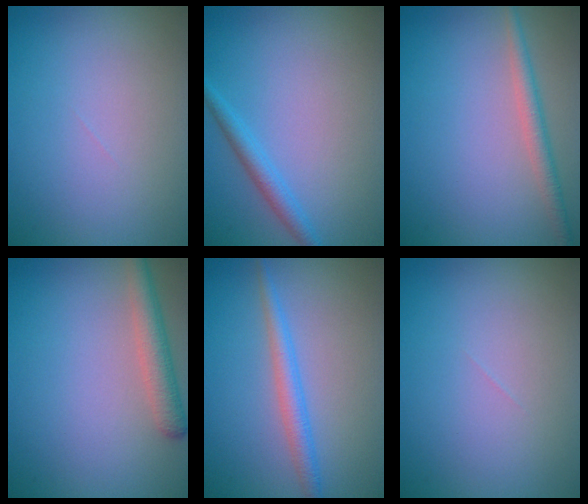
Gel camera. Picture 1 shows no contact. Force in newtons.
{"total": 1.9, "press": 1.9, "slide": 0.1}
{"total": 2.1, "press": 2.1, "slide": 0.1}
{"total": 2.9, "press": 2.9, "slide": 0.2}
{"total": 2.3, "press": 2.3, "slide": 0.1}
{"total": 0.0}